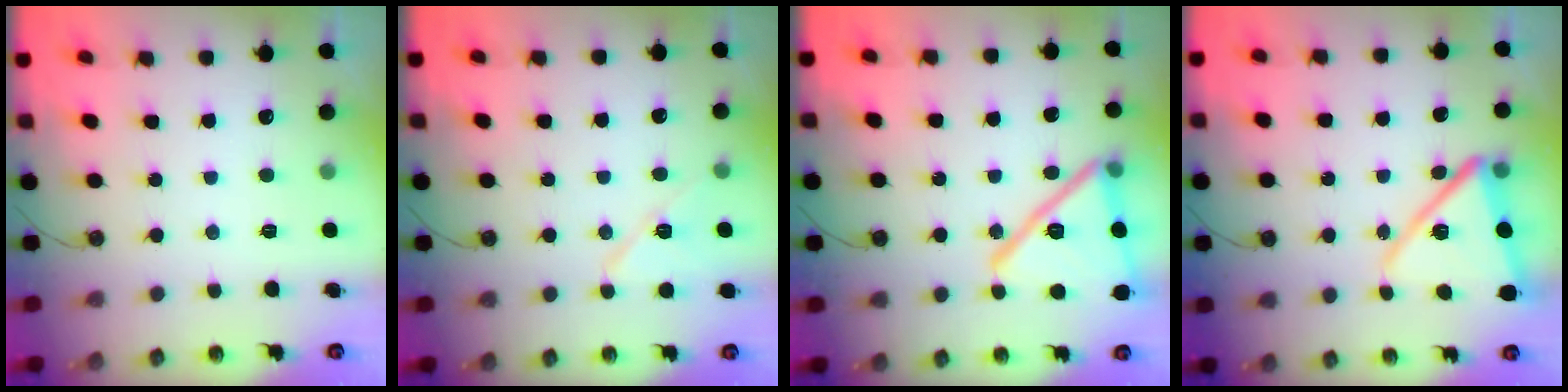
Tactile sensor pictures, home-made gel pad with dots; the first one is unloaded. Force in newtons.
{"total": 9.1, "press": 9.0, "slide": 1.7}
{"total": 23.2, "press": 20.6, "slide": 10.7}
{"total": 14.9, "press": 14.8, "slide": 1.5}